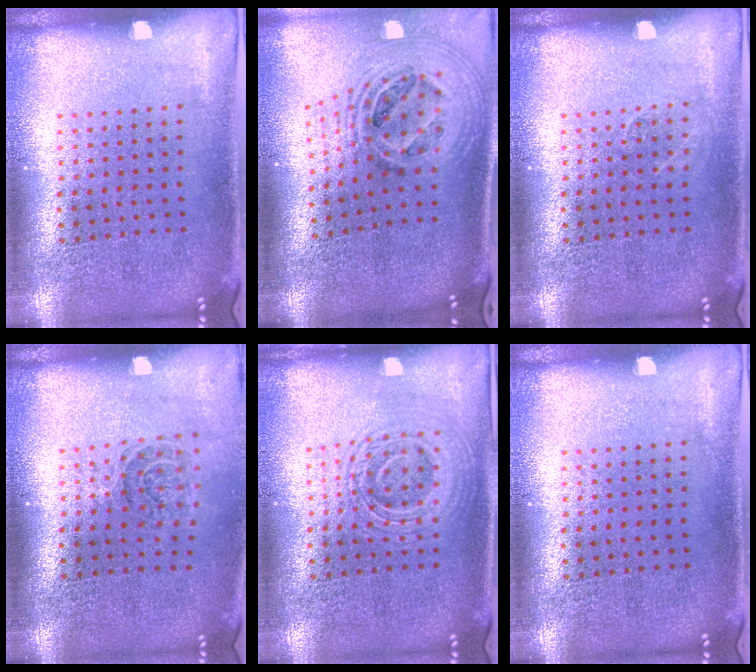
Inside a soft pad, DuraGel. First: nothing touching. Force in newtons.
{"total": 2.0, "press": 1.6, "slide": 1.3}
{"total": 0.8, "press": 0.8, "slide": 0.0}
{"total": 1.4, "press": 1.2, "slide": 0.8}
{"total": 3.0, "press": 2.9, "slide": 0.5}
{"total": 0.0}